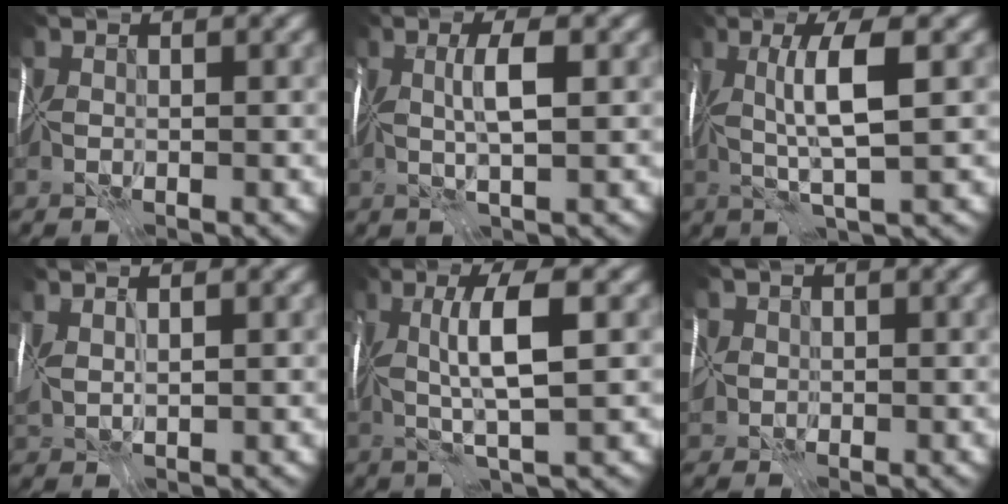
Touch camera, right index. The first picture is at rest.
{"total": 2.1, "force": [0.1, -1.0, 1.8], "torque": [-0.024, -0.005, 0.004]}
{"total": 4.5, "force": [0.3, -0.6, 4.4], "torque": [-0.069, -0.005, 0.009]}
{"total": 1.7, "force": [1.1, -0.1, 1.3], "torque": [-0.031, 0.000, 0.030]}
{"total": 4.6, "force": [0.3, -0.4, 4.6], "torque": [-0.071, -0.005, 0.007]}
{"total": 4.0, "force": [-0.6, 3.6, 1.6], "torque": [-0.033, 0.010, -0.035]}